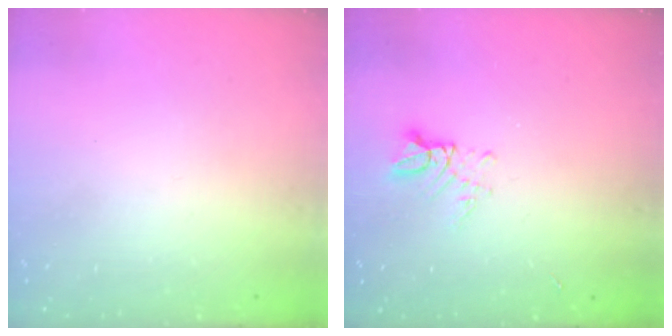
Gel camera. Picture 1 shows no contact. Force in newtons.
{"total": 4.5, "press": 4.5, "slide": 0.3}